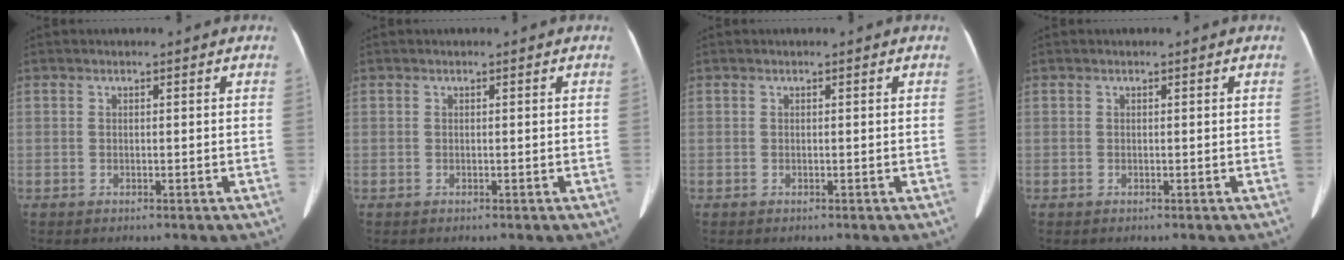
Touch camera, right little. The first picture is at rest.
{"total": 0.0}
{"total": 0.0}
{"total": 0.0}